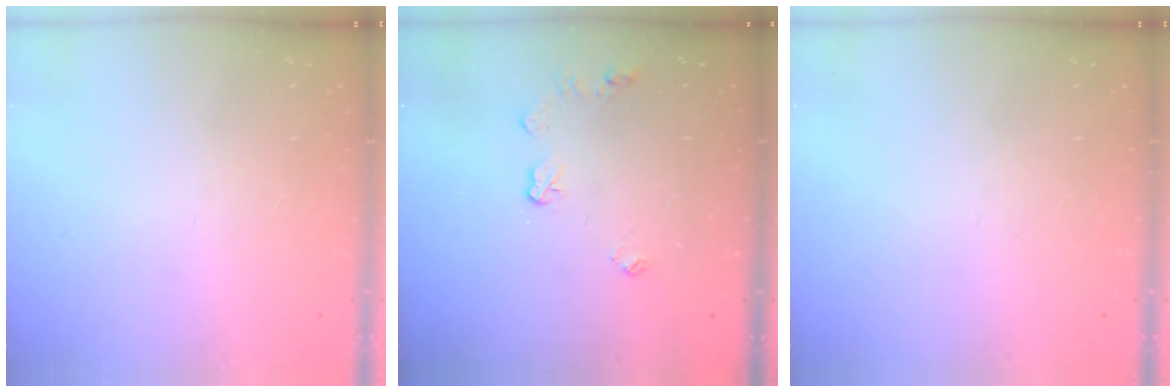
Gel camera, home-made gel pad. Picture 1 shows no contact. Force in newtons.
{"total": 6.1, "press": 6.0, "slide": 0.6}
{"total": 0.0}